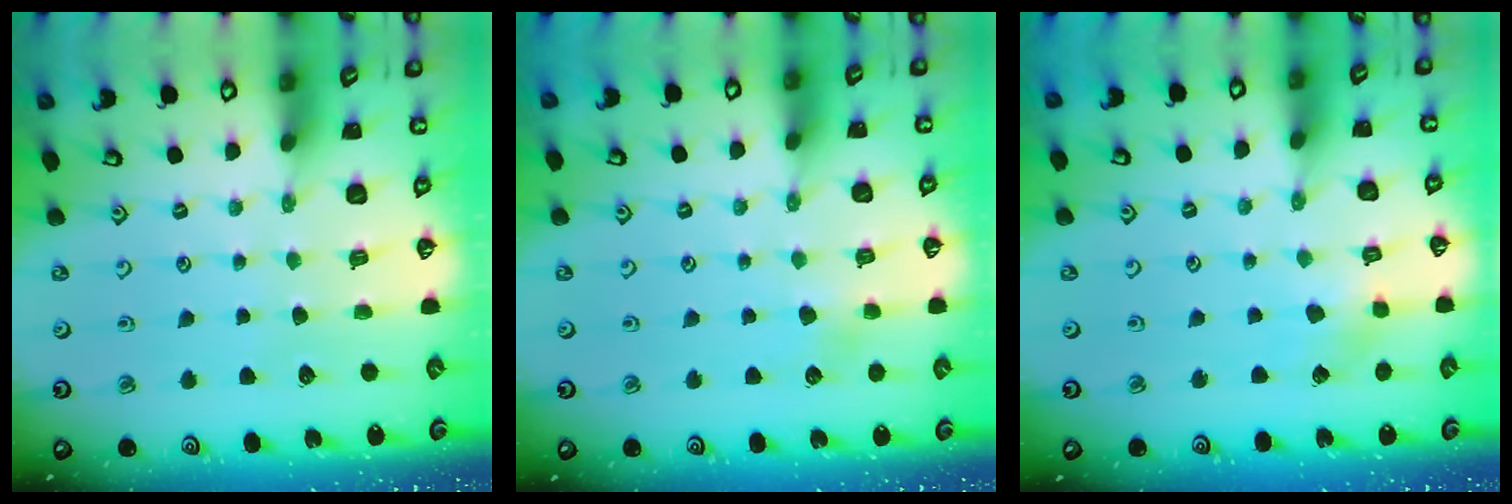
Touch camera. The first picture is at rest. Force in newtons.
{"total": 3.6, "press": 3.5, "slide": 0.5}
{"total": 2.8, "press": 2.8, "slide": 0.3}